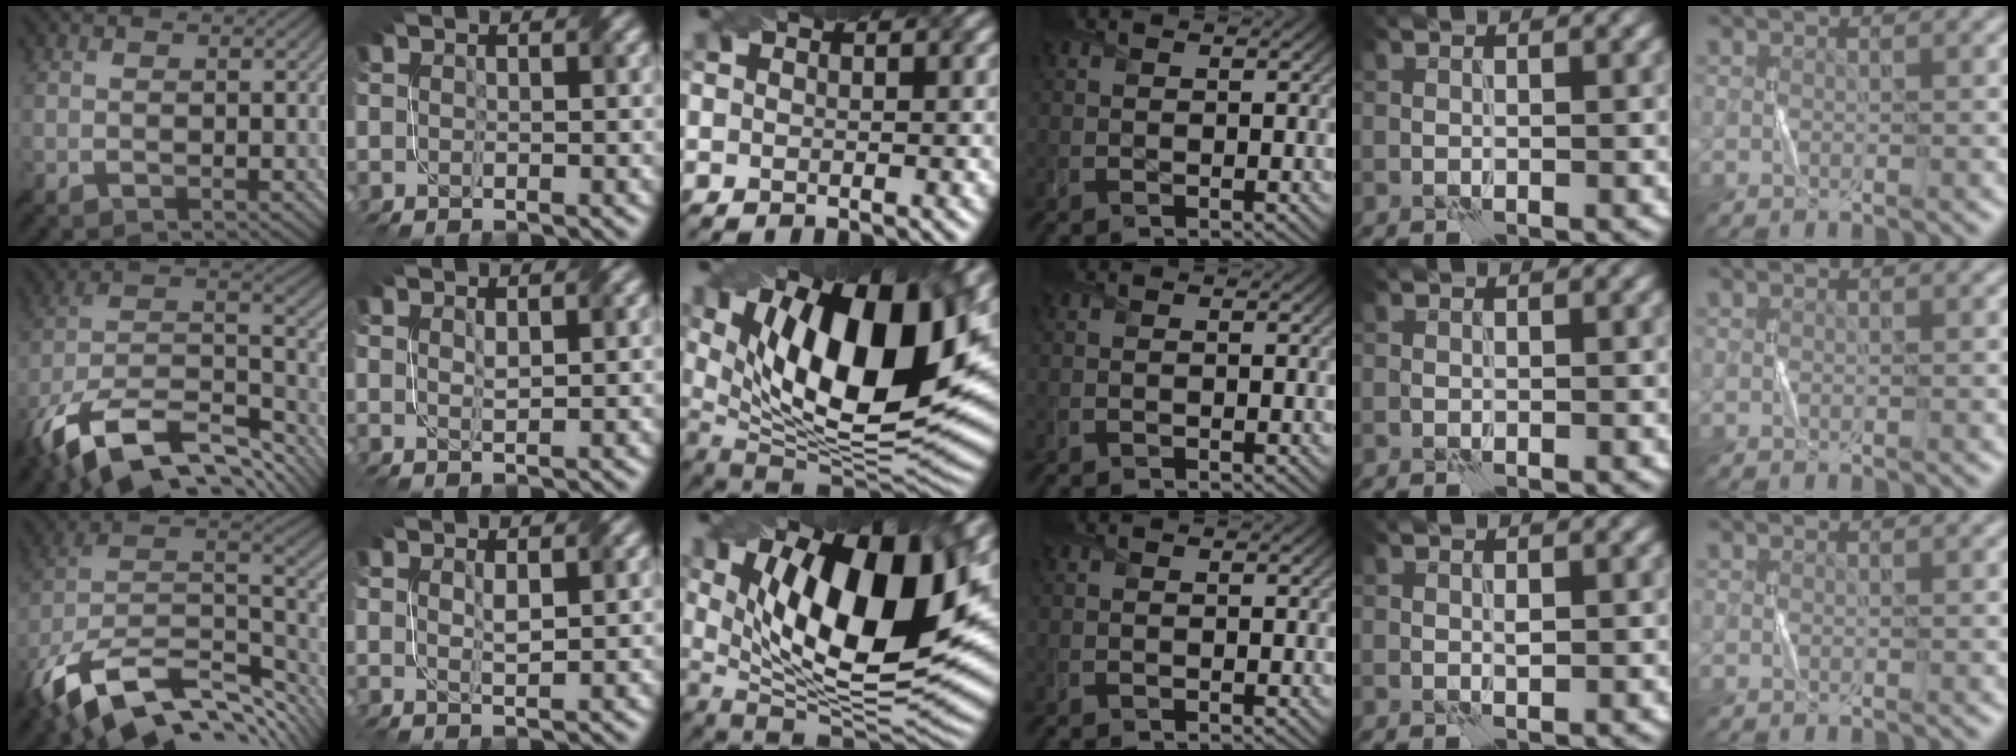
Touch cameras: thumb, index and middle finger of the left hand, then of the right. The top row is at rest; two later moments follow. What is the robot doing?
{"motion": "twist", "object": "screw"}